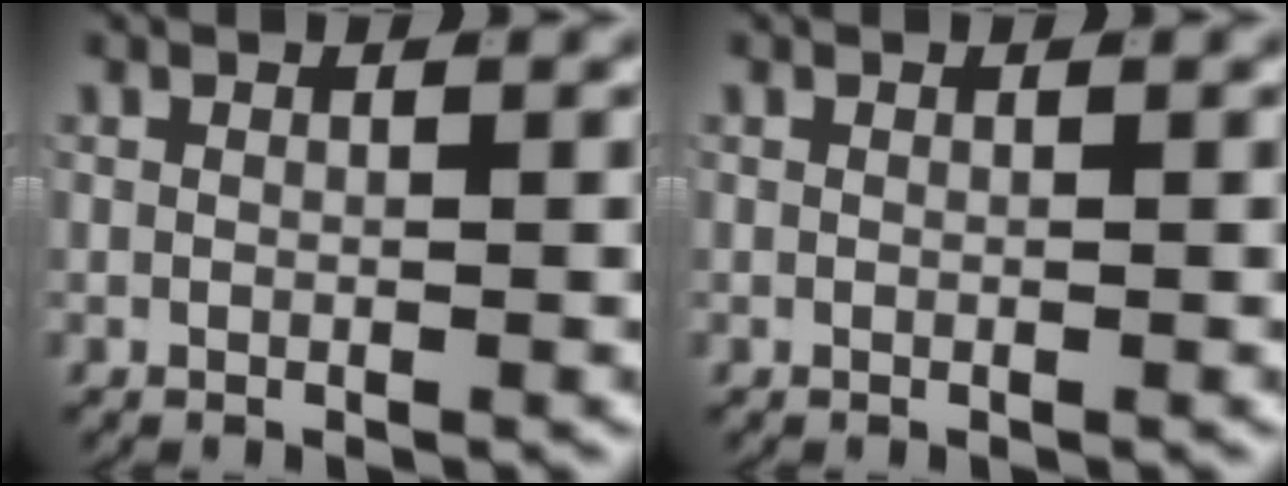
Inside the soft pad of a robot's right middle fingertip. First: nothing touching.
{"total": 0.0}